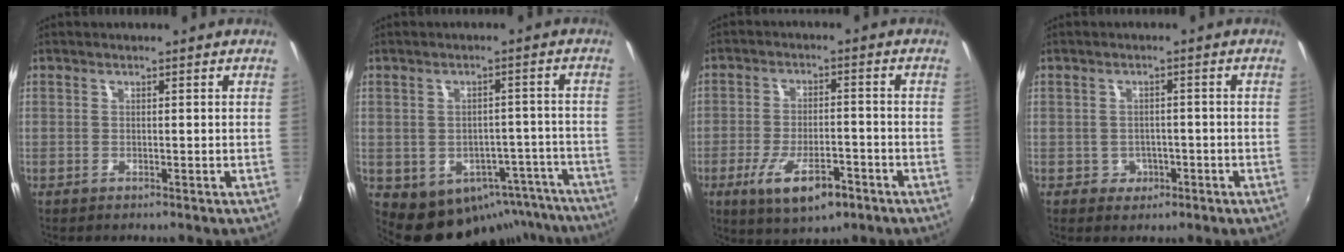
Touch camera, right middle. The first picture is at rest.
{"total": 14.5, "force": [-10.5, 9.0, 4.4], "torque": [-0.078, 0.020, -0.095]}
{"total": 10.5, "force": [-5.6, 3.8, 8.0], "torque": [-0.165, -0.021, -0.088]}
{"total": 3.5, "force": [-1.2, 3.2, 0.8], "torque": [-0.023, 0.005, -0.010]}